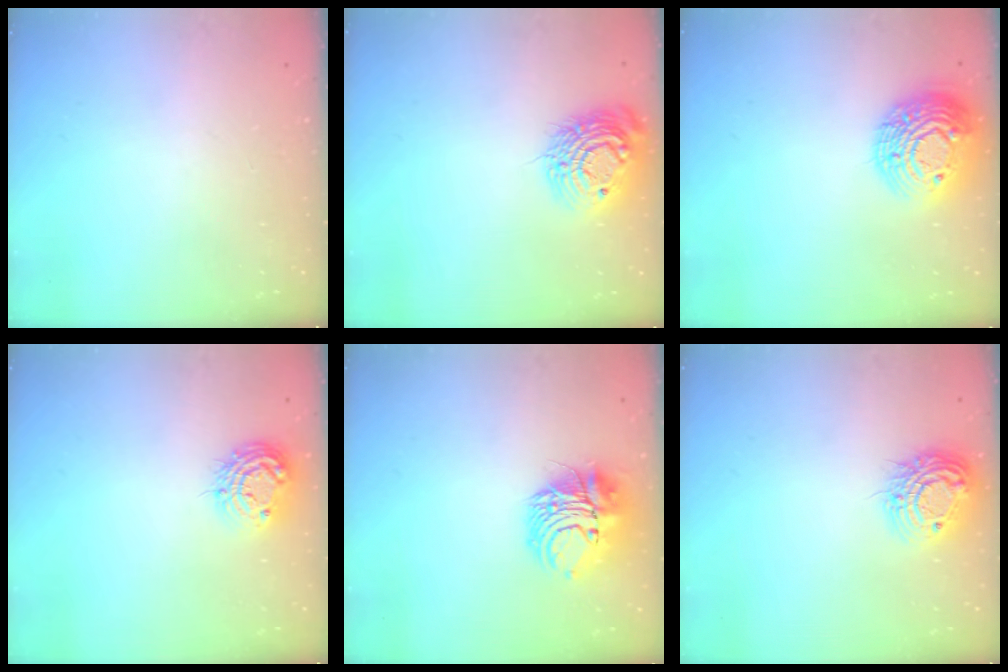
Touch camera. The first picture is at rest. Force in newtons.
{"total": 14.8, "press": 14.7, "slide": 1.0}
{"total": 16.9, "press": 16.8, "slide": 1.2}
{"total": 10.5, "press": 10.5, "slide": 0.8}
{"total": 10.9, "press": 10.8, "slide": 1.5}
{"total": 13.2, "press": 13.2, "slide": 1.1}